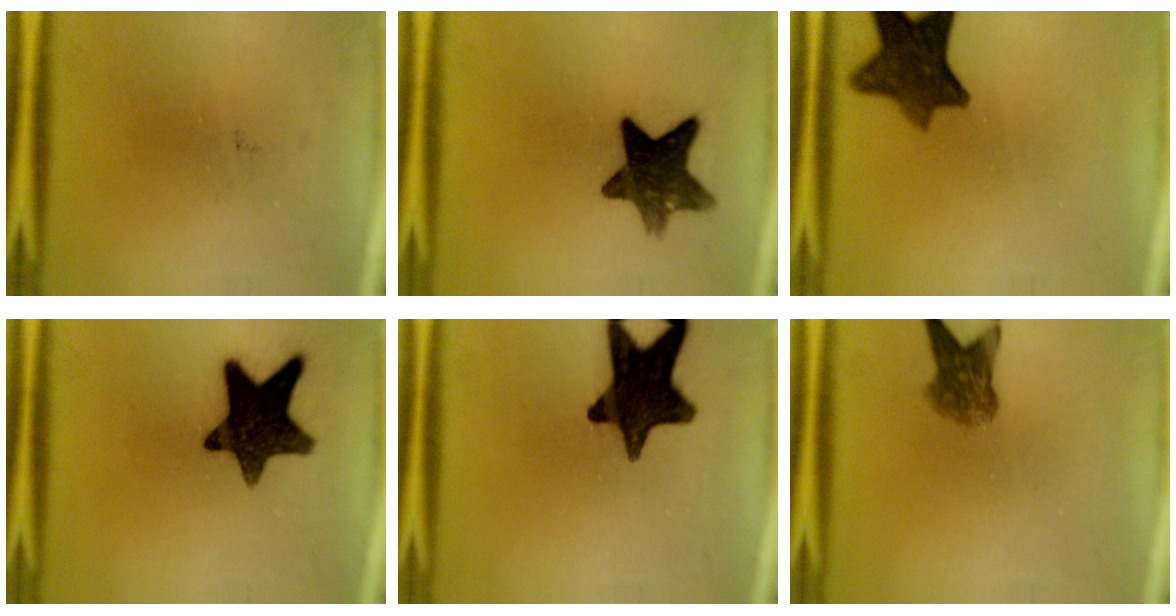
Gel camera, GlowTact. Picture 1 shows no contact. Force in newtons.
{"total": 11.3}
{"total": 10.3}
{"total": 14.9}
{"total": 15.8}
{"total": 5.1}